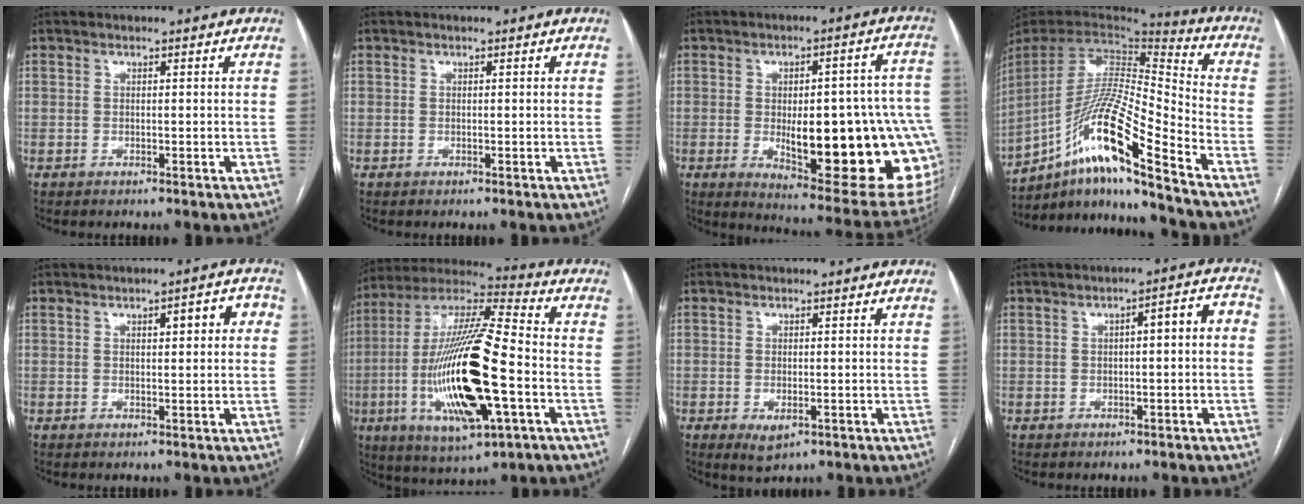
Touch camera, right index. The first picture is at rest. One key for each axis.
{"total": 0.0}
{"total": 24.8, "fx": -4.2, "fy": 6.7, "fz": 23.5, "tx": -0.224, "ty": 0.008, "tz": -0.031}
{"total": 18.9, "fx": -12.3, "fy": -0.1, "fz": 14.4, "tx": -0.298, "ty": -0.007, "tz": -0.229}
{"total": 4.1, "fx": 1.0, "fy": 1.2, "fz": 3.8, "tx": -0.049, "ty": 0.019, "tz": 0.011}
{"total": 23.6, "fx": -5.5, "fy": 4.4, "fz": 22.5, "tx": -0.475, "ty": -0.021, "tz": -0.095}
{"total": 2.9, "fx": -1.2, "fy": 1.4, "fz": 2.3, "tx": -0.037, "ty": -0.004, "tz": -0.010}
{"total": 4.5, "fx": -0.1, "fy": 1.1, "fz": 4.3, "tx": -0.053, "ty": 0.027, "tz": -0.005}